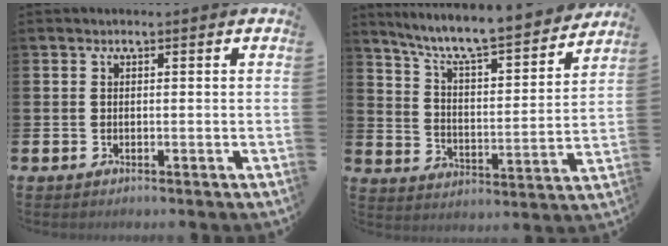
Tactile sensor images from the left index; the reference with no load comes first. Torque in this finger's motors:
{"motor_torque": [0.32, -0.56, 0.74, 0.12]}